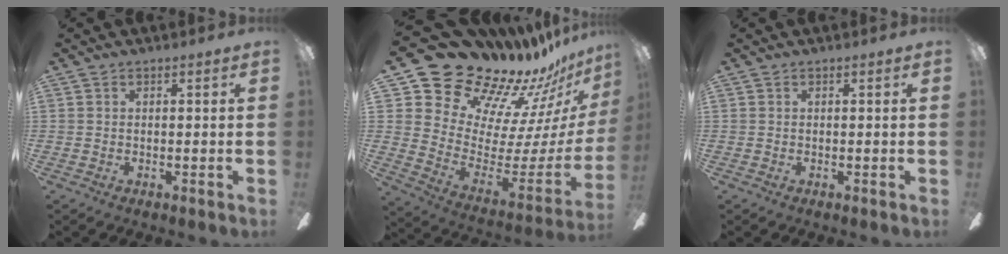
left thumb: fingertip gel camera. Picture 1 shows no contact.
{"total": 23.1, "force": [19.4, 10.2, 7.4], "torque": [-0.089, -0.192, 0.377]}
{"total": 0.0}